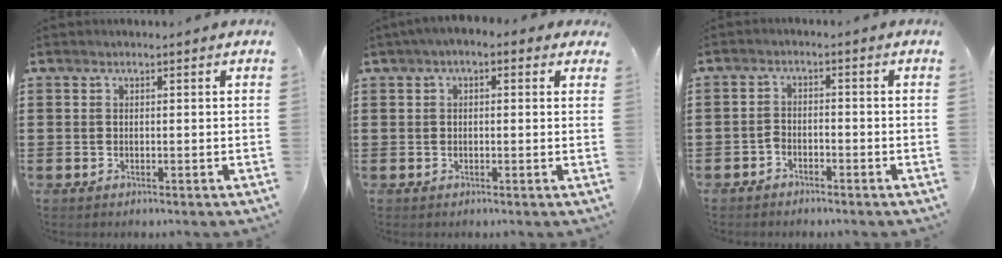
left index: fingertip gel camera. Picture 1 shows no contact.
{"total": 1.8, "force": [0.0, 1.0, 1.5], "torque": [-0.030, 0.008, -0.003]}
{"total": 2.2, "force": [-2.1, 0.8, 0.3], "torque": [-0.014, 0.004, -0.044]}